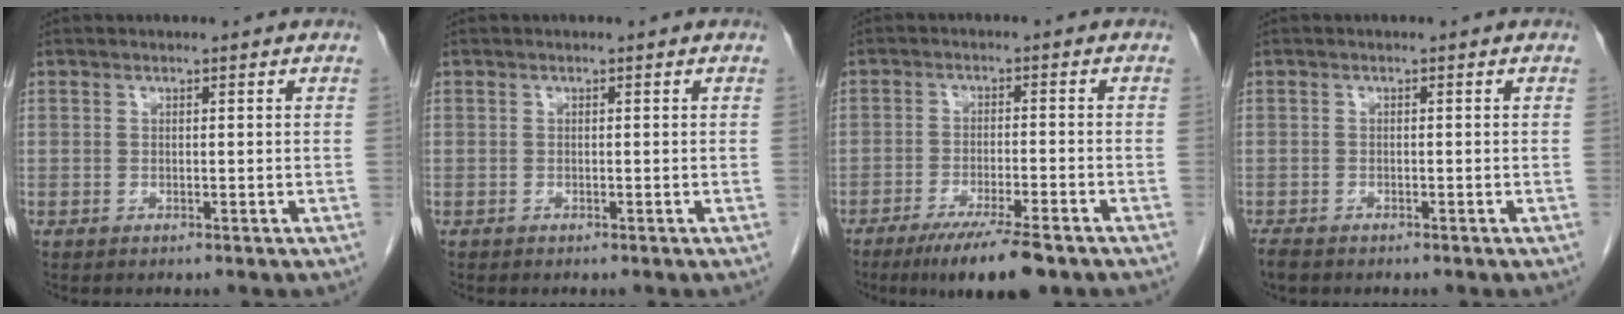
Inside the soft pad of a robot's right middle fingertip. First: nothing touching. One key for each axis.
{"total": 0.0}
{"total": 9.4, "fx": -6.8, "fy": 0.9, "fz": 6.5, "tx": -0.099, "ty": -0.020, "tz": -0.106}
{"total": 2.4, "fx": -1.9, "fy": 0.9, "fz": 1.1, "tx": -0.026, "ty": -0.006, "tz": -0.029}